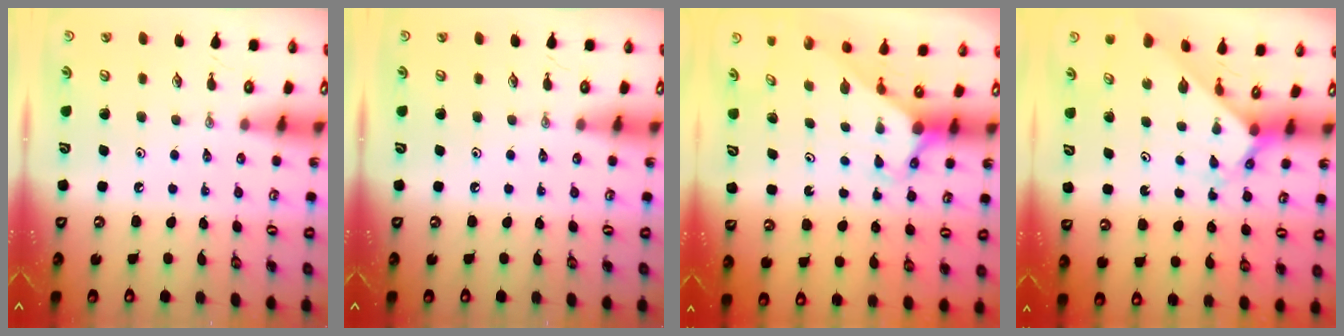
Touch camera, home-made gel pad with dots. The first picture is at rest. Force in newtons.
{"total": 0.0}
{"total": 2.7, "press": 2.7, "slide": 0.2}
{"total": 2.1, "press": 2.1, "slide": 0.3}